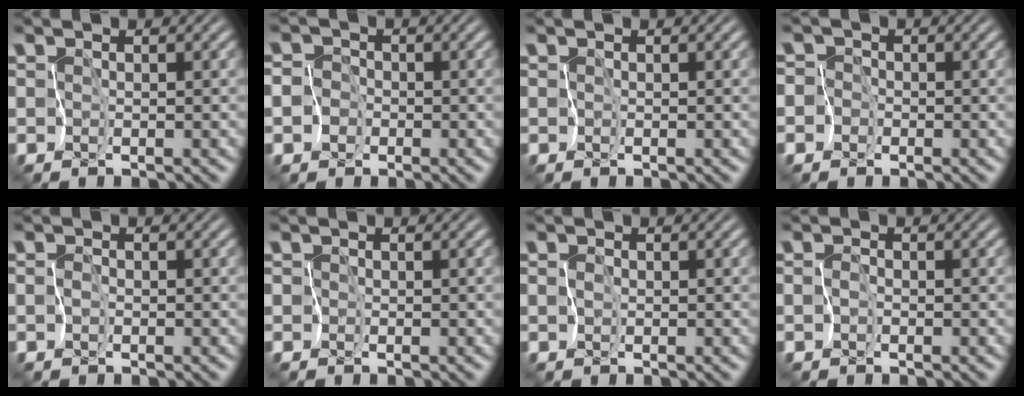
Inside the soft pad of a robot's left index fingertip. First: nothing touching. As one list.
[{"total": 4.2, "force": [-1.9, 3.6, 0.7], "torque": [-0.003, 0.003, -0.056]}, {"total": 0.0}, {"total": 4.6, "force": [-2.1, 4.1, 0.5], "torque": [-0.006, 0.010, -0.063]}, {"total": 0.6, "force": [-0.3, 0.4, 0.2], "torque": [0.007, 0.001, -0.007]}, {"total": 1.0, "force": [-0.2, 1.0, 0.1], "torque": [0.010, 0.010, -0.014]}, {"total": 0.7, "force": [-0.1, 0.6, 0.3], "torque": [0.001, 0.001, -0.002]}, {"total": 0.7, "force": [-0.4, 0.5, 0.2], "torque": [0.011, 0.002, -0.009]}]